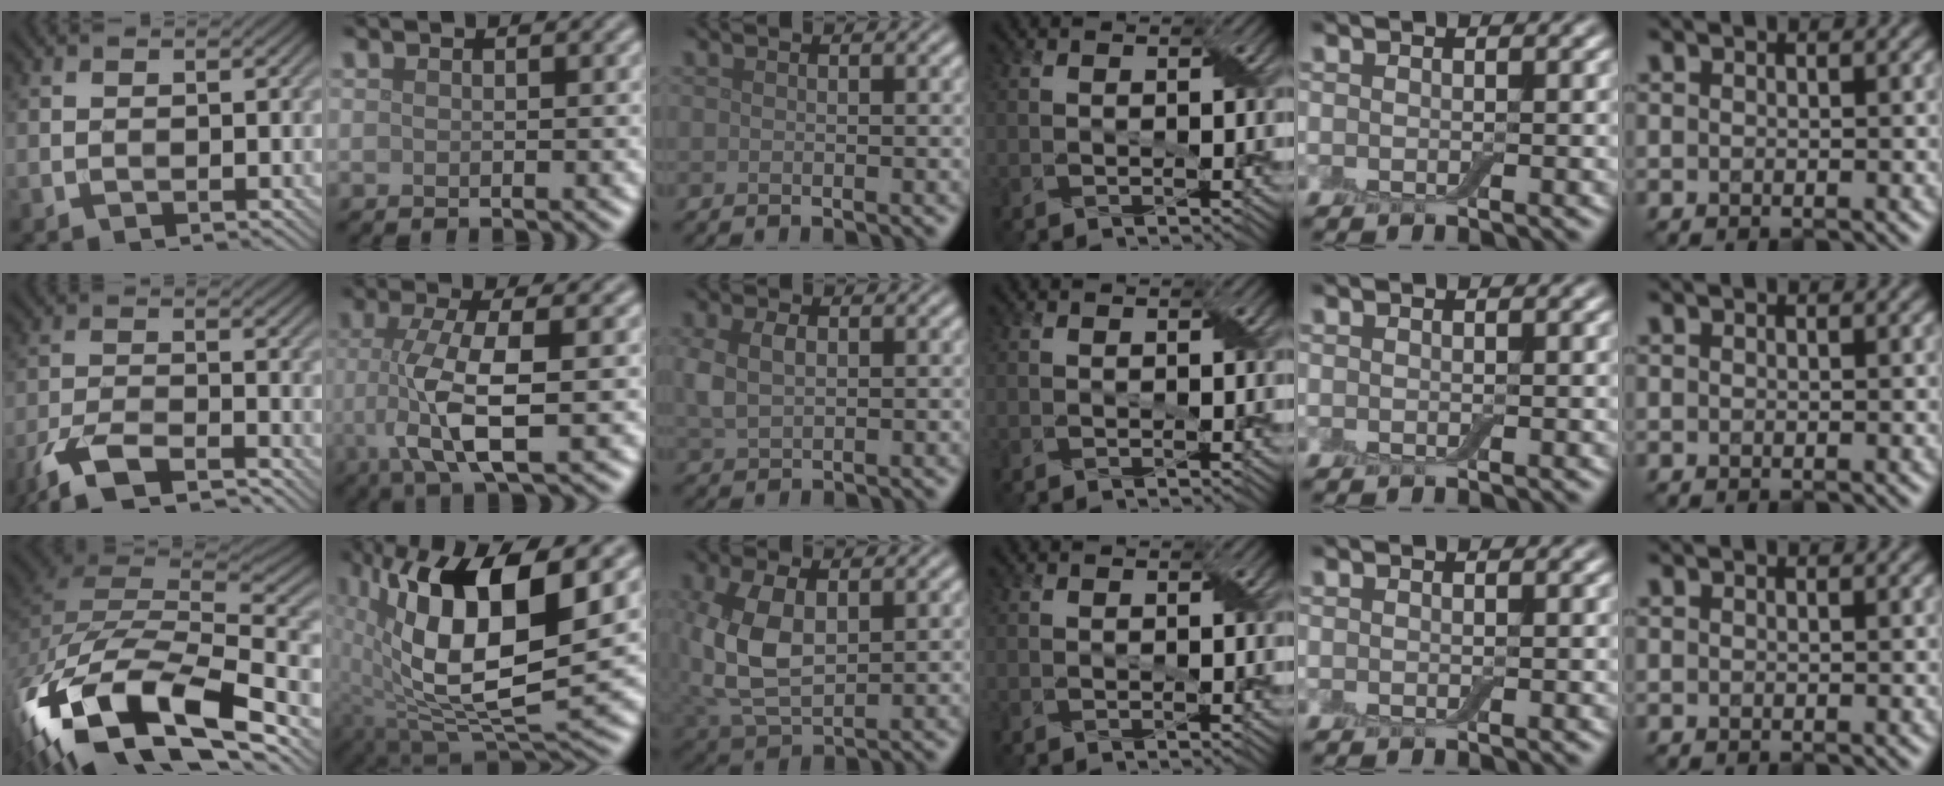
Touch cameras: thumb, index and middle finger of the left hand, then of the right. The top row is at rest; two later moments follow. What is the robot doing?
{"motion": "wrap", "object": "adhesive wrap"}